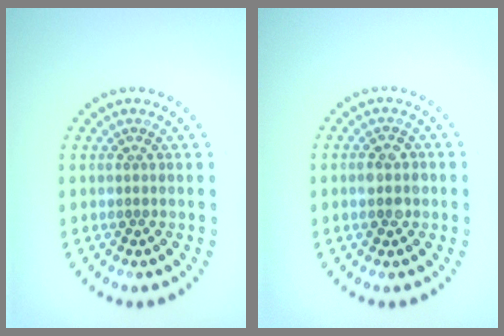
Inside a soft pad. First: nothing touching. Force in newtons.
{"total": 1.8, "press": 1.8, "slide": 0.2}